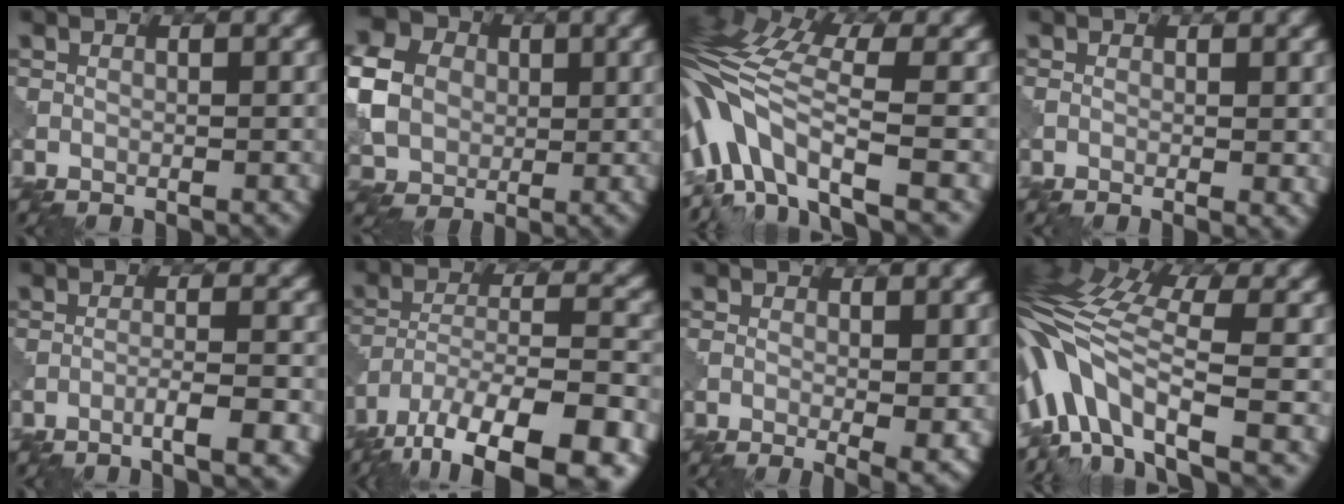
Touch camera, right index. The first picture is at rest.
{"total": 6.0, "force": [0.4, 5.4, 2.6], "torque": [-0.092, 0.009, 0.008]}
{"total": 8.8, "force": [-3.1, 3.3, 7.5], "torque": [-0.155, 0.019, -0.070]}
{"total": 2.0, "force": [-0.1, 0.7, 1.9], "torque": [-0.025, 0.002, 0.002]}
{"total": 2.9, "force": [-2.1, 0.0, 1.9], "torque": [-0.024, 0.012, -0.047]}
{"total": 13.5, "force": [-9.9, 4.3, 8.2], "torque": [-0.168, -0.016, -0.155]}
{"total": 4.2, "force": [-0.7, 1.3, 4.0], "torque": [-0.060, -0.015, 0.001]}
{"total": 9.5, "force": [-2.7, 4.0, 8.2], "torque": [-0.173, 0.019, -0.057]}